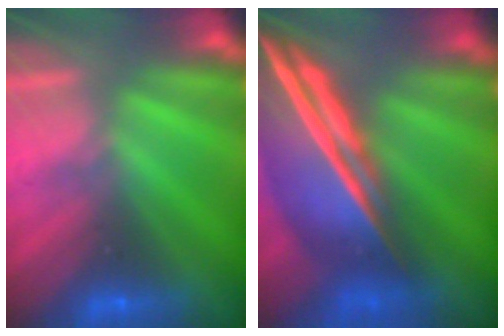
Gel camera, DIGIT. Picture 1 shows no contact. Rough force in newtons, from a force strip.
{"total": 7.5}